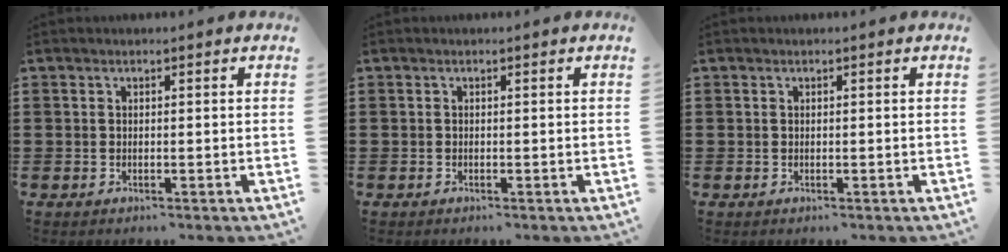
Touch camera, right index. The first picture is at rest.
{"total": 0.0}
{"total": 0.0}